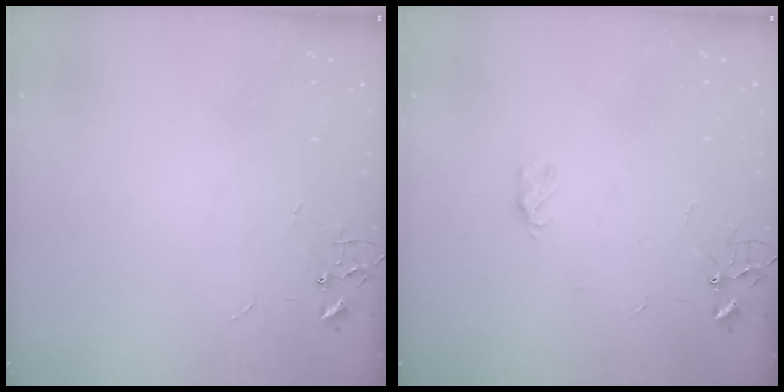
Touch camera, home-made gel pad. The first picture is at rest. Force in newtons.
{"total": 2.5, "press": 2.5, "slide": 0.5}